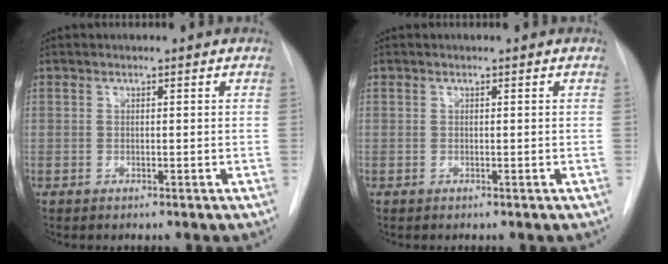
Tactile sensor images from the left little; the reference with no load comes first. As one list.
[{"total": 0.0}]